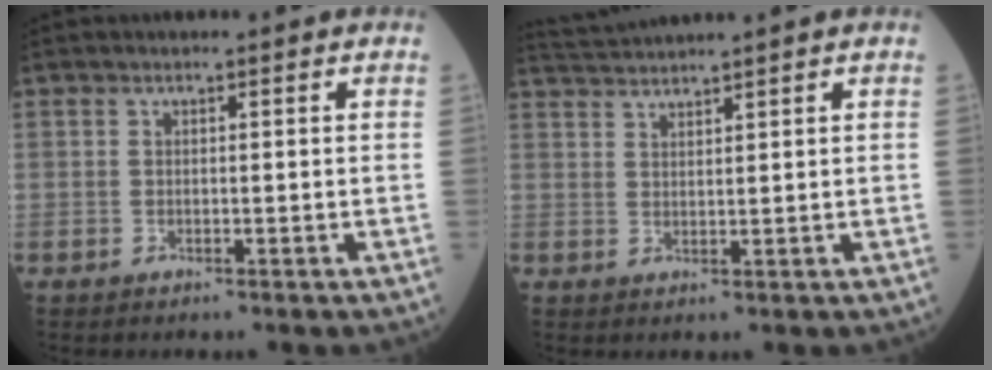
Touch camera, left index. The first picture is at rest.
{"total": 3.9, "force": [3.6, -1.5, 0.4], "torque": [-0.011, 0.012, 0.073]}